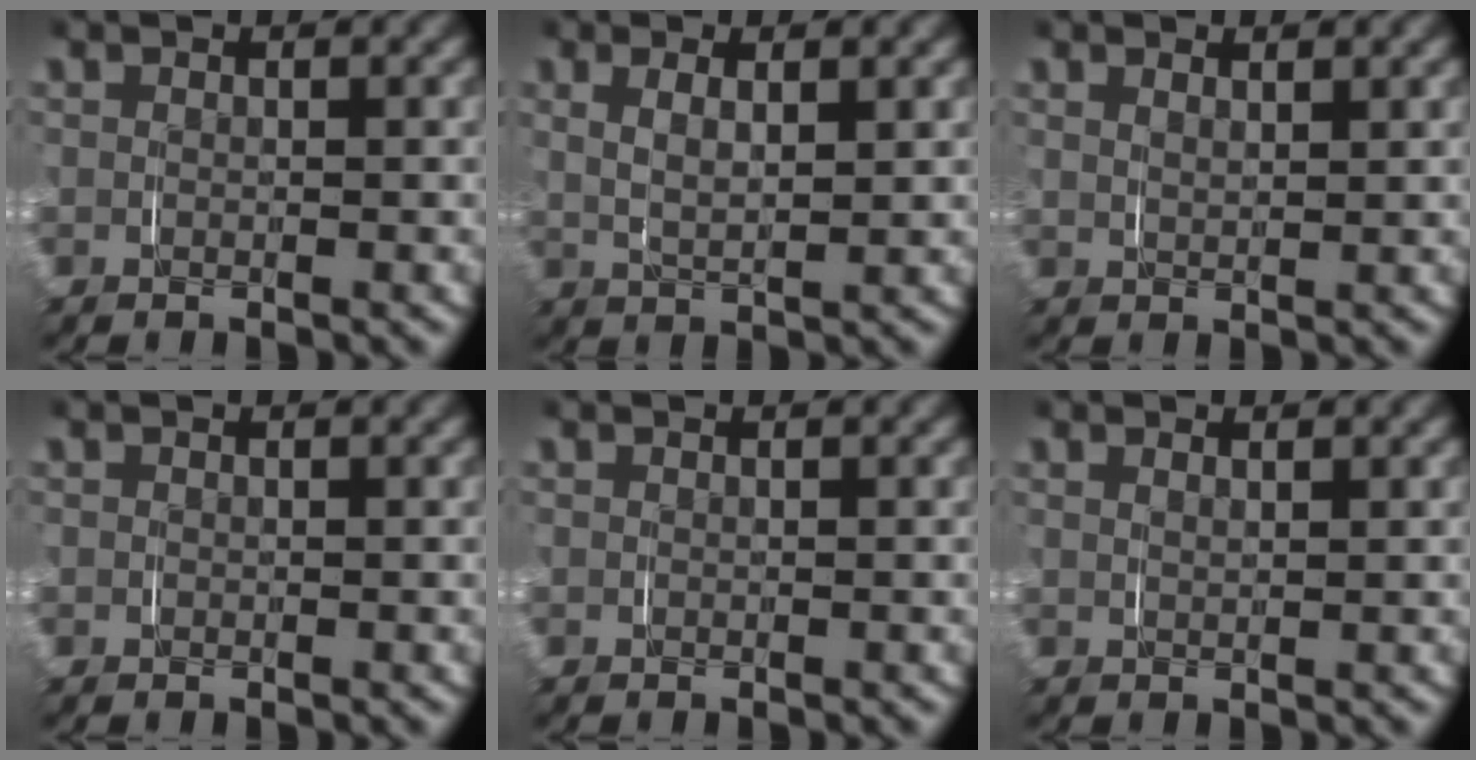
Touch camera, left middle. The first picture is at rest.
{"total": 3.3, "force": [1.0, 1.4, 2.8], "torque": [-0.055, -0.001, 0.021]}
{"total": 1.2, "force": [1.1, 0.1, 0.5], "torque": [-0.010, -0.004, 0.024]}
{"total": 0.0}
{"total": 0.0}
{"total": 0.8, "force": [0.6, 0.0, 0.5], "torque": [-0.007, -0.002, 0.015]}